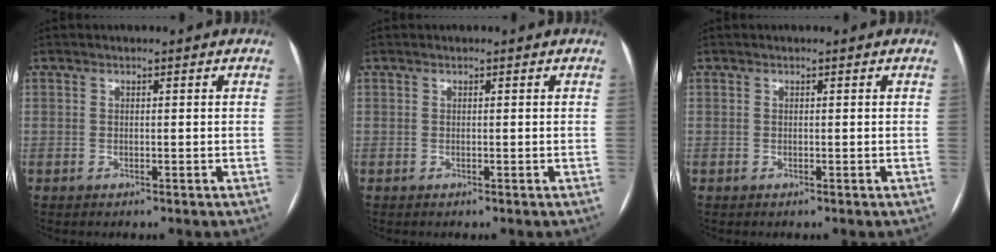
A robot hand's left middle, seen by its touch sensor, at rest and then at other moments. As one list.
[{"total": 0.0}, {"total": 0.0}]